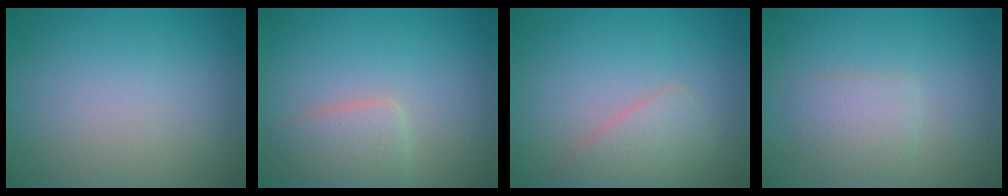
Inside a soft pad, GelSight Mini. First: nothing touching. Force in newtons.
{"total": 2.9, "press": 2.9, "slide": 0.1}
{"total": 2.5, "press": 2.5, "slide": 0.1}
{"total": 2.2, "press": 2.2, "slide": 0.1}